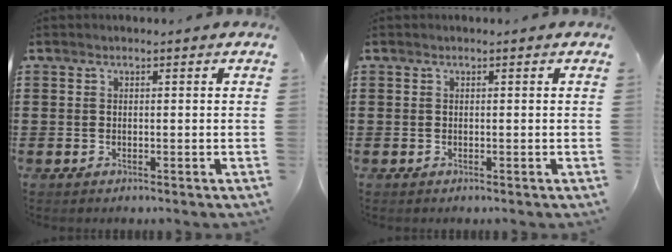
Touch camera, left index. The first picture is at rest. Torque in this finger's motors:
{"motor_torque": [0.00, 0.00, 0.00, 0.00]}